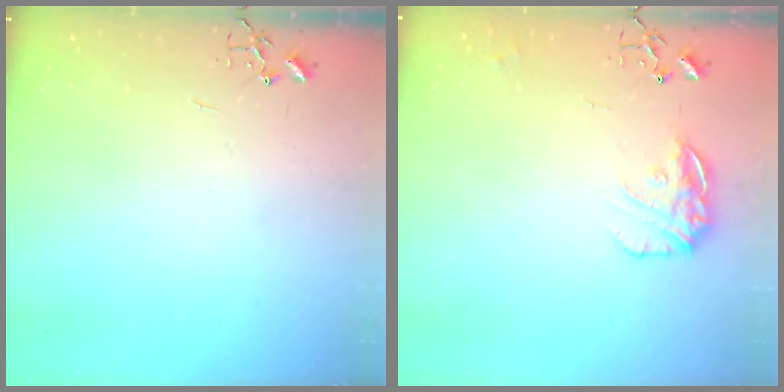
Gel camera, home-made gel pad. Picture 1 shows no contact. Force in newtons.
{"total": 12.9, "press": 12.8, "slide": 0.6}